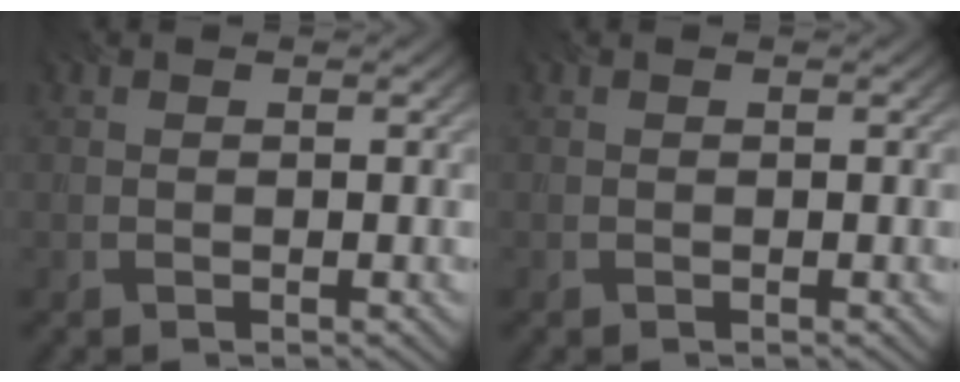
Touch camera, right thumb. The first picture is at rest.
{"total": 0.0}